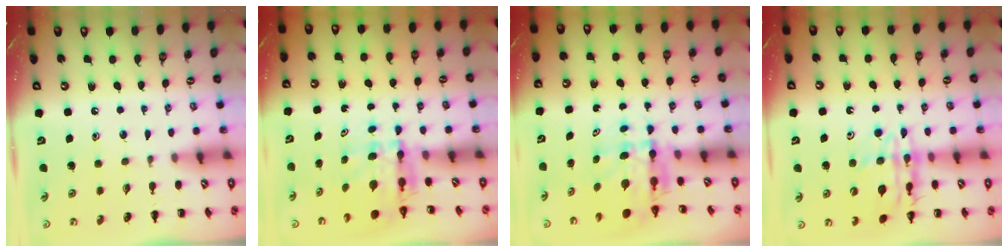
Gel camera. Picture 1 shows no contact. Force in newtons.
{"total": 4.9, "press": 4.8, "slide": 1.1}
{"total": 5.6, "press": 5.4, "slide": 1.5}
{"total": 14.1, "press": 13.8, "slide": 2.8}